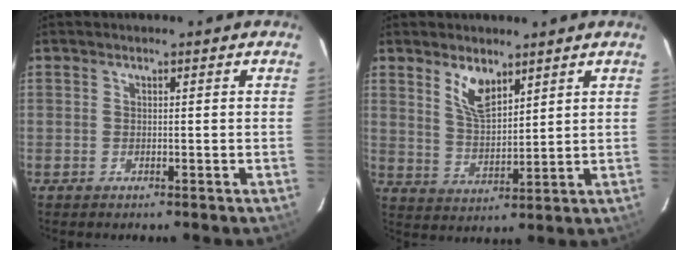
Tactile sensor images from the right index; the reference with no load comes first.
{"total": 6.6, "force": [4.3, 2.7, 4.3], "torque": [-0.077, -0.001, 0.087]}